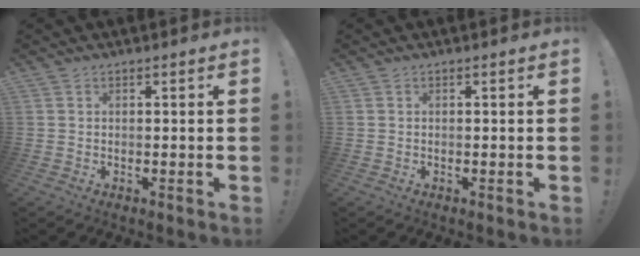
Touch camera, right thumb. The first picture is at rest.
{"total": 0.0}